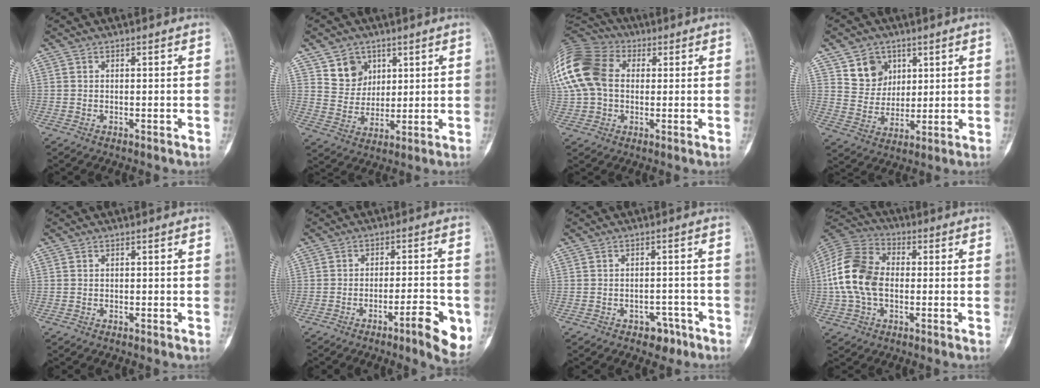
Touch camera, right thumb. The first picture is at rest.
{"total": 7.4, "force": [3.9, 6.1, 1.8], "torque": [-0.001, -0.024, 0.077]}
{"total": 21.8, "force": [4.1, 16.1, 14.2], "torque": [-0.340, 0.052, 0.077]}
{"total": 7.4, "force": [3.8, 6.0, 2.1], "torque": [-0.007, -0.022, 0.074]}
{"total": 0.0}
{"total": 8.9, "force": [-3.8, 1.8, 7.8], "torque": [-0.101, 0.014, -0.051]}
{"total": 4.5, "force": [-2.7, 3.0, 2.0], "torque": [-0.006, 0.024, -0.031]}
{"total": 14.8, "force": [-0.7, 10.1, 10.7], "torque": [-0.215, 0.030, -0.021]}